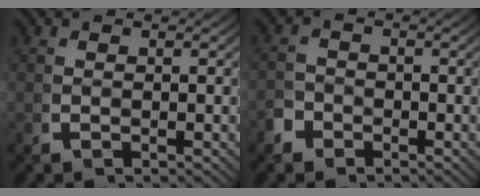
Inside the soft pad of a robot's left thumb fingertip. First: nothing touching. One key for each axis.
{"total": 2.3, "fx": -1.9, "fy": 1.2, "fz": -0.6, "tx": 0.017, "ty": -0.011, "tz": -0.035}